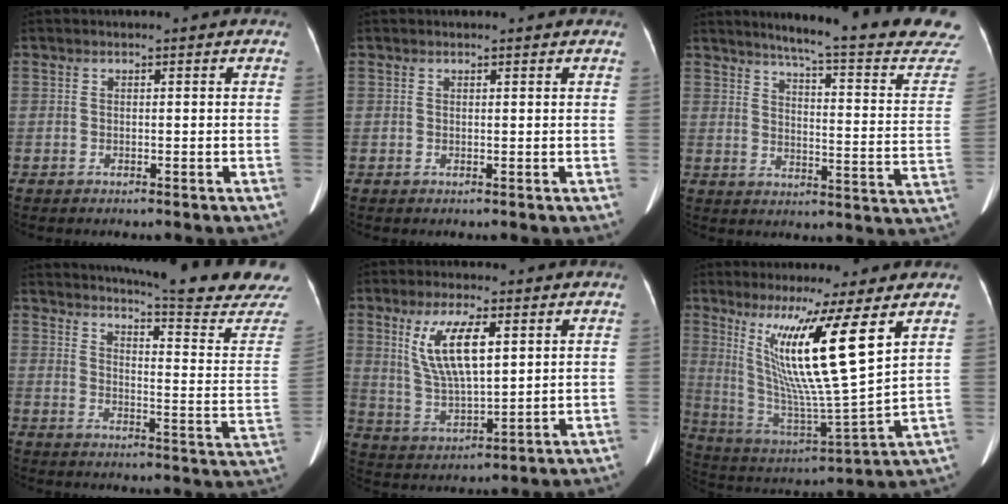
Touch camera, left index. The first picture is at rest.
{"total": 1.1, "force": [1.1, 0.1, 0.3], "torque": [-0.008, 0.000, 0.010]}
{"total": 23.9, "force": [21.7, 0.2, 10.0], "torque": [-0.128, -0.102, 0.254]}
{"total": 20.6, "force": [19.0, -1.2, 7.8], "torque": [-0.123, -0.119, 0.225]}
{"total": 9.8, "force": [3.4, 2.6, 8.8], "torque": [-0.182, -0.004, 0.072]}
{"total": 16.0, "force": [6.9, -0.8, 14.4], "torque": [-0.279, -0.025, 0.127]}